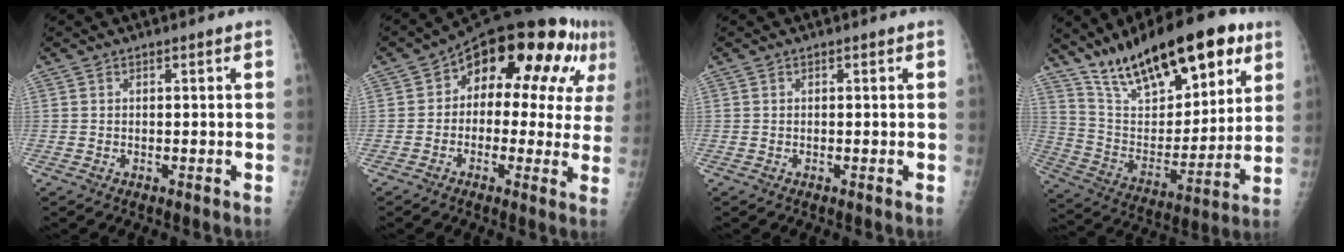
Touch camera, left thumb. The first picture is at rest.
{"total": 18.8, "force": [6.0, 10.5, 14.4], "torque": [-0.132, 0.027, 0.066]}
{"total": 0.0}
{"total": 25.6, "force": [16.1, 10.3, 17.0], "torque": [-0.232, -0.042, 0.274]}